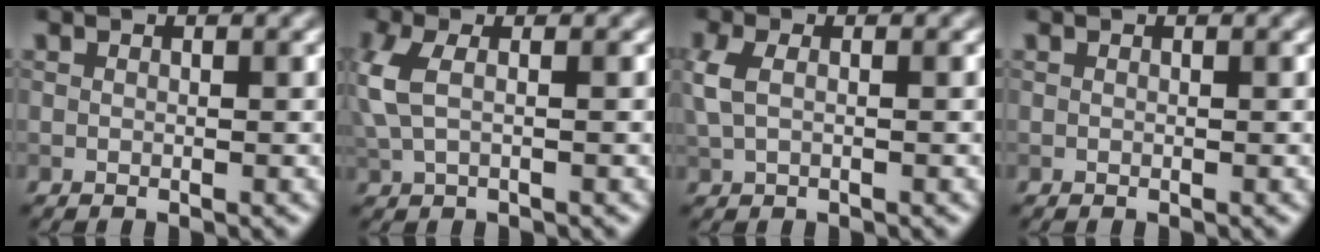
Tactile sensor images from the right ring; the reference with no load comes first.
{"total": 3.0, "force": [0.3, 1.3, 2.7], "torque": [-0.074, 0.006, 0.002]}
{"total": 2.5, "force": [0.3, 1.3, 2.1], "torque": [-0.055, 0.006, 0.003]}
{"total": 0.0}